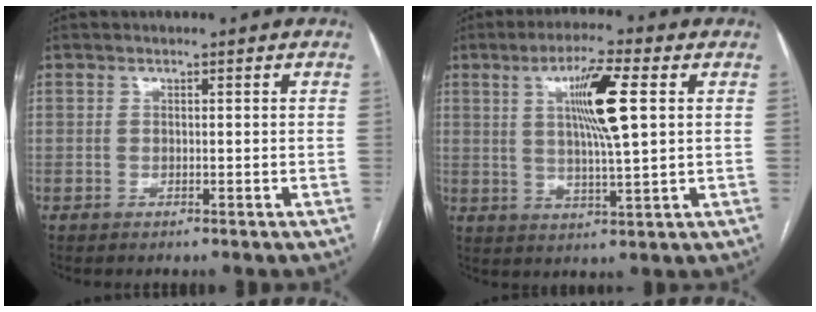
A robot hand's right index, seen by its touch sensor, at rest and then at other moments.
{"total": 9.7, "force": [2.6, 0.4, 9.4], "torque": [-0.168, 0.003, 0.044]}